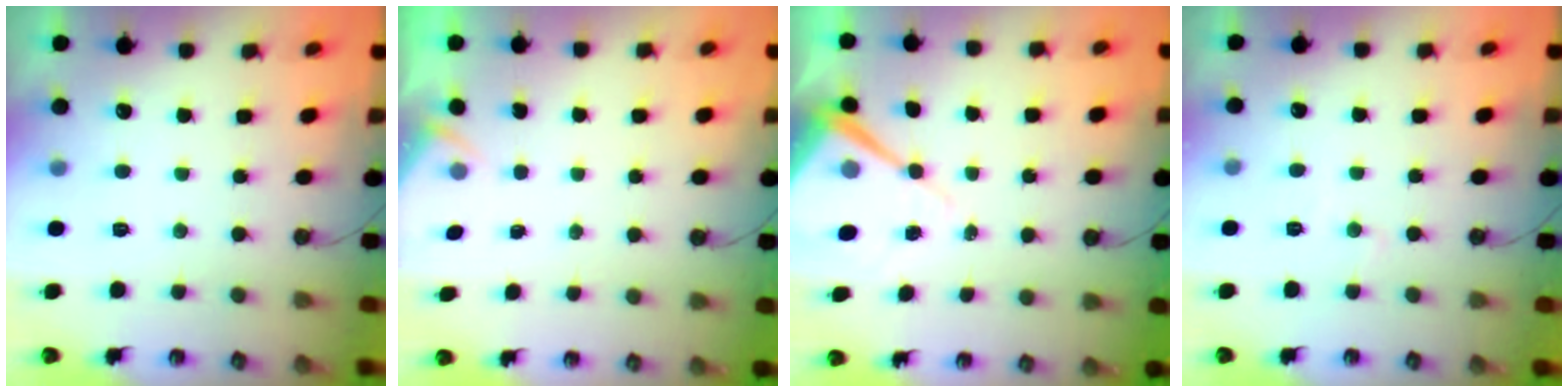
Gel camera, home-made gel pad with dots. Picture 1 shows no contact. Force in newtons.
{"total": 2.0, "press": 1.9, "slide": 0.4}
{"total": 9.2, "press": 9.2, "slide": 0.6}
{"total": 4.1, "press": 4.0, "slide": 0.7}